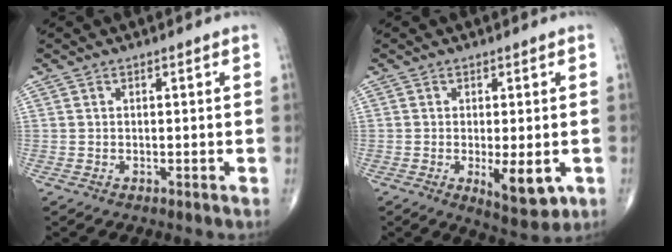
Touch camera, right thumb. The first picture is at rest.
{"total": 7.4, "force": [-1.8, 2.8, 6.6], "torque": [-0.090, -0.018, -0.020]}